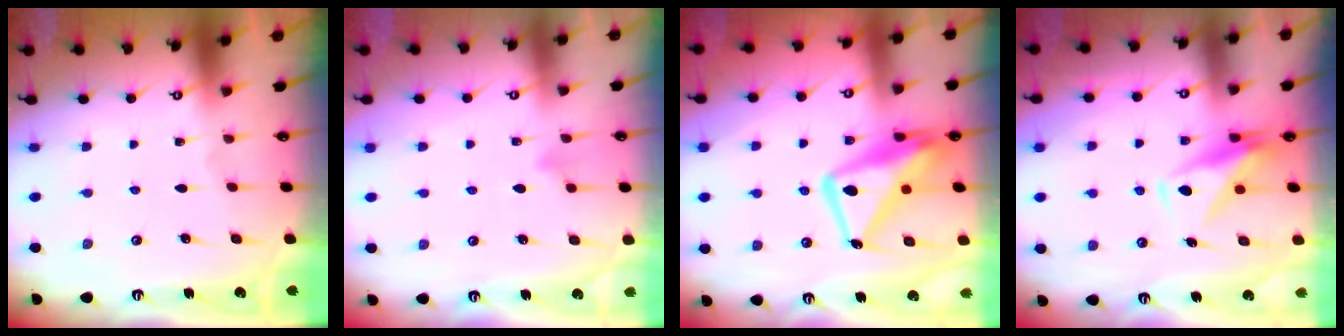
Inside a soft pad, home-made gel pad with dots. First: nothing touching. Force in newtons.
{"total": 6.7, "press": 6.5, "slide": 1.4}
{"total": 16.6, "press": 16.5, "slide": 1.5}
{"total": 8.8, "press": 8.8, "slide": 0.8}